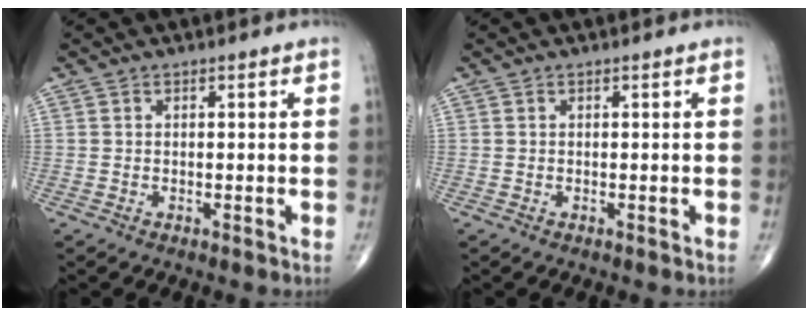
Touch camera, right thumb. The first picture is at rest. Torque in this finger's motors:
{"motor_torque": [0.00, 0.00, 0.00, 0.00, 0.00]}